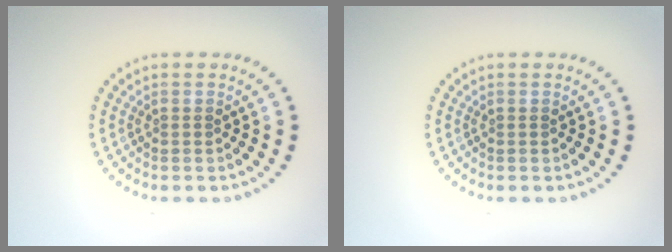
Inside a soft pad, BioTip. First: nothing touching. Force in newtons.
{"total": 0.0}